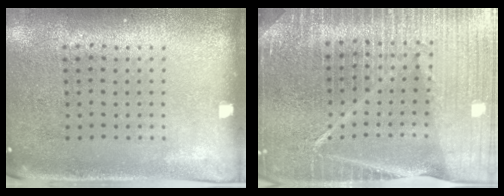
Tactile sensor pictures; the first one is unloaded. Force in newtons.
{"total": 6.4, "press": 5.6, "slide": 3.2}